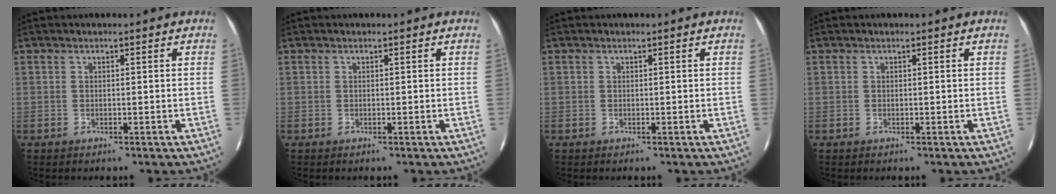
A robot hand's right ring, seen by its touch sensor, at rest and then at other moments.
{"total": 0.0}
{"total": 0.0}
{"total": 0.0}